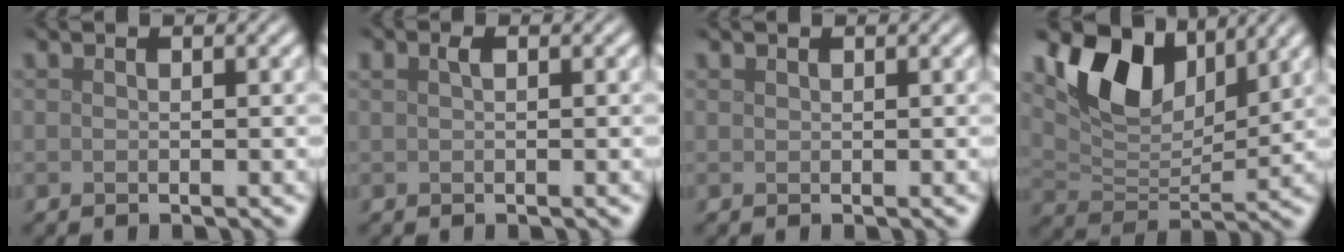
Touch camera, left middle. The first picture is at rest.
{"total": 0.8, "force": [0.3, 0.4, 0.7], "torque": [-0.017, 0.005, 0.007]}
{"total": 0.0}
{"total": 7.8, "force": [4.4, 4.3, 4.7], "torque": [-0.088, -0.004, 0.083]}